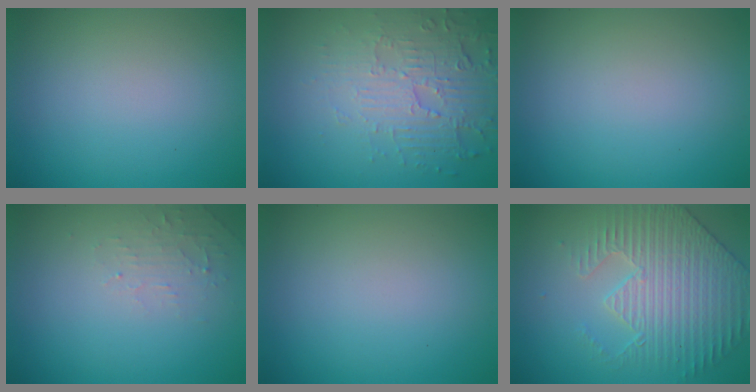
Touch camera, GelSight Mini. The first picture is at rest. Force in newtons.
{"total": 5.8, "press": 3.7, "slide": 4.4}
{"total": 0.0}
{"total": 1.6, "press": 1.5, "slide": 0.3}
{"total": 0.0}
{"total": 4.2, "press": 4.2, "slide": 0.5}